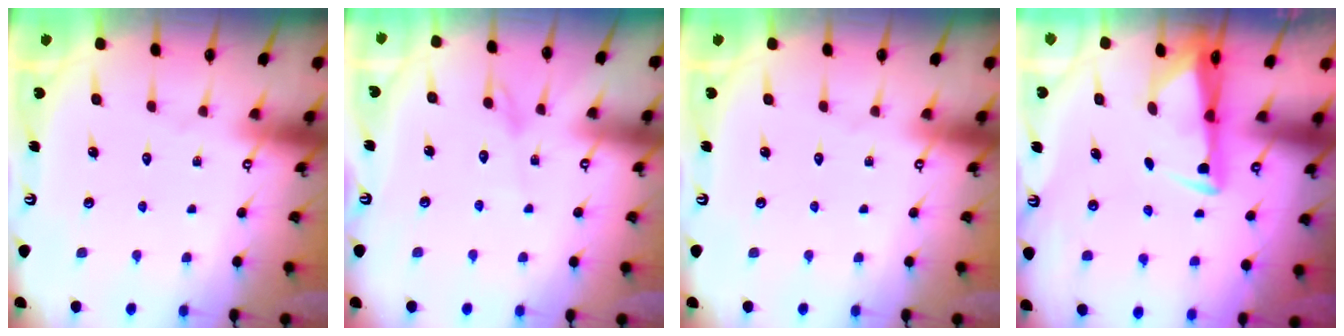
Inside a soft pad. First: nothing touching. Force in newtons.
{"total": 2.5, "press": 2.5, "slide": 0.3}
{"total": 0.0}
{"total": 3.1, "press": 2.9, "slide": 0.9}